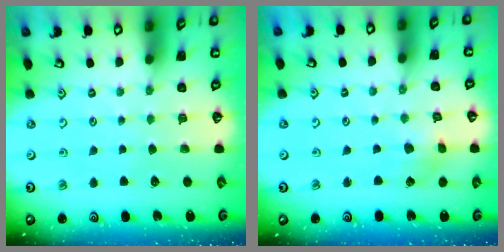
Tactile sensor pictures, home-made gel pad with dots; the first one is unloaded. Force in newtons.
{"total": 2.8, "press": 2.8, "slide": 0.4}